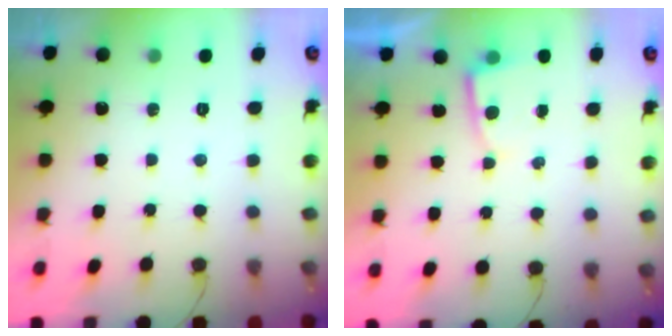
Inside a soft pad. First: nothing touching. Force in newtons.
{"total": 2.0, "press": 2.0, "slide": 0.2}